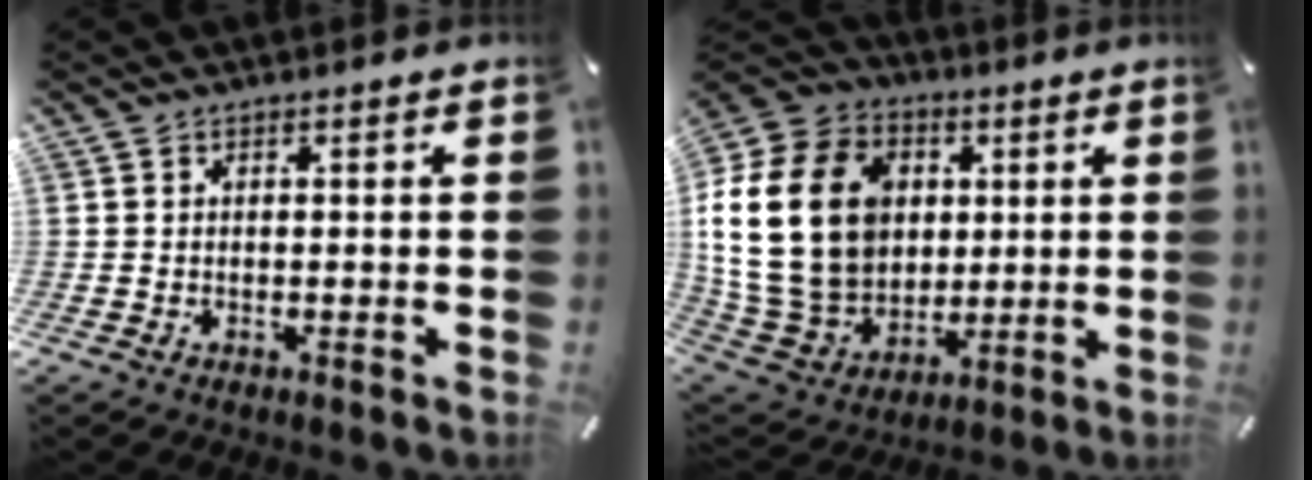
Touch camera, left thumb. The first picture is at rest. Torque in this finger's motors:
{"motor_torque": [1.77, 2.67, 1.73, -1.04, 1.05]}